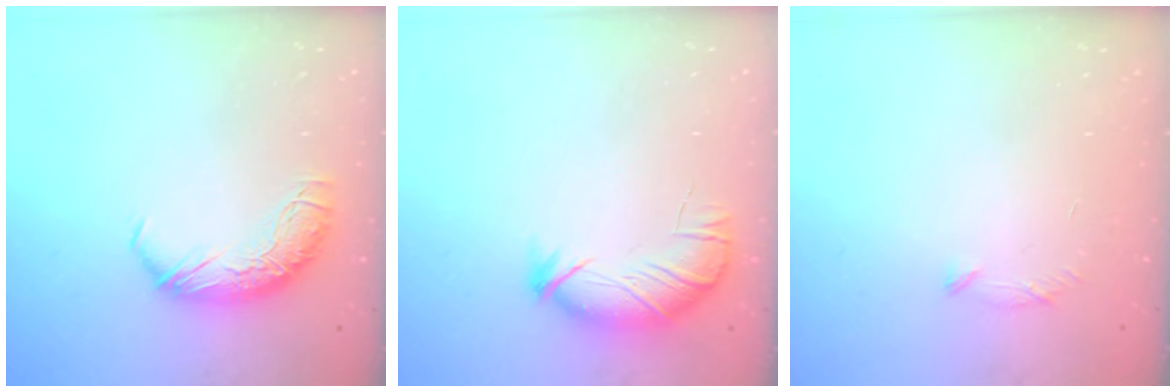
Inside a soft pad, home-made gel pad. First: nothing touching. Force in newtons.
{"total": 4.1, "press": 3.8, "slide": 1.7}
{"total": 7.3, "press": 7.3, "slide": 0.6}